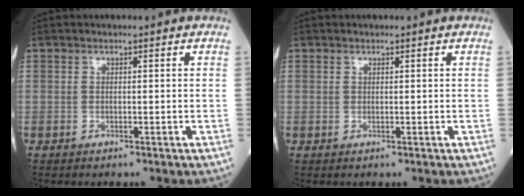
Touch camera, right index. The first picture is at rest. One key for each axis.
{"total": 0.0}